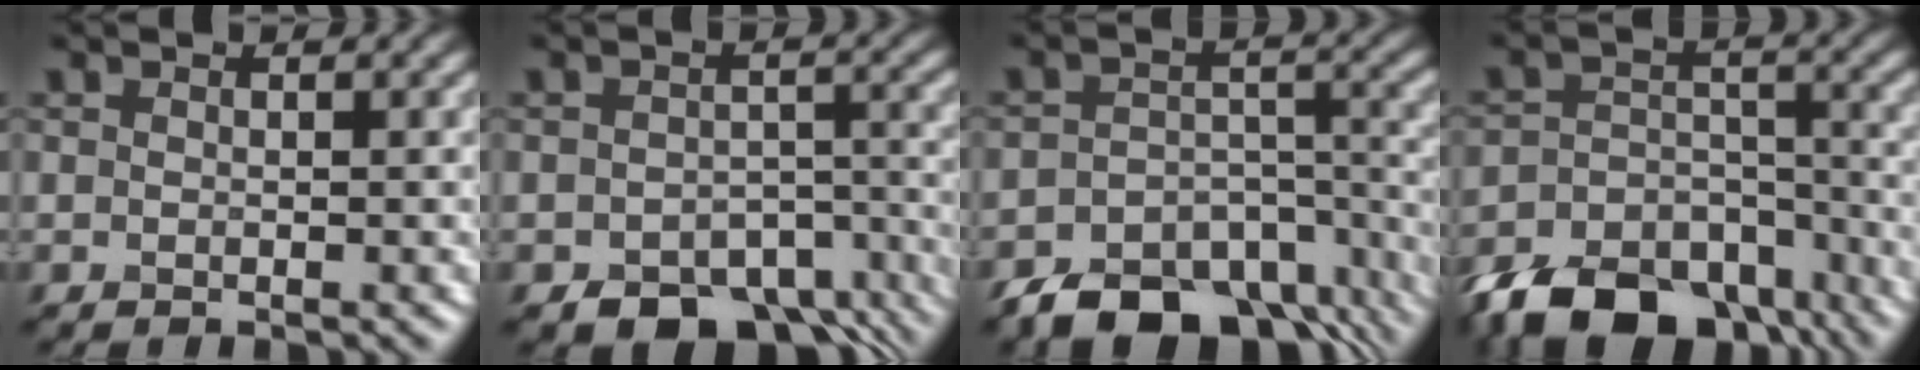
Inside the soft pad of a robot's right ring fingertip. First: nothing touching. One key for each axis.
{"total": 7.8, "fx": -5.6, "fy": 4.2, "fz": 3.5, "tx": -0.034, "ty": -0.021, "tz": -0.081}
{"total": 10.7, "fx": -7.9, "fy": 5.6, "fz": 4.6, "tx": -0.076, "ty": -0.018, "tz": -0.118}
{"total": 13.5, "fx": -10.2, "fy": 6.9, "fz": 5.6, "tx": -0.101, "ty": -0.018, "tz": -0.151}